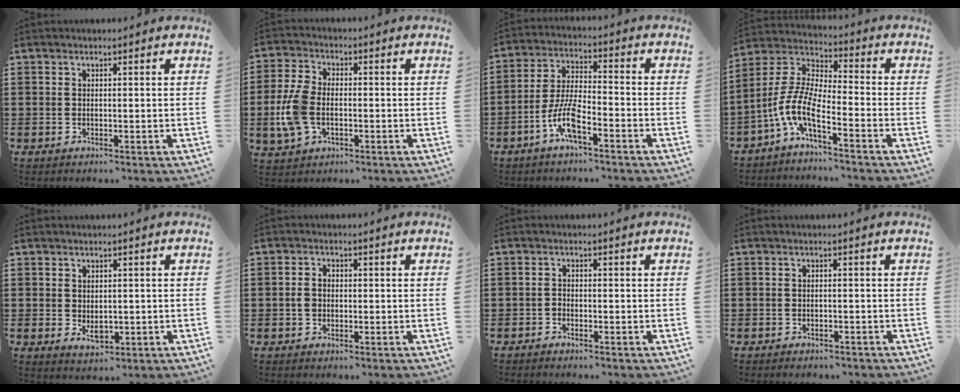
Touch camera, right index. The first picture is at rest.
{"total": 7.2, "force": [-1.4, 4.1, 5.7], "torque": [-0.151, -0.004, -0.035]}
{"total": 7.6, "force": [-4.3, 1.9, 6.0], "torque": [-0.139, -0.005, -0.084]}
{"total": 8.1, "force": [-4.5, 2.1, 6.4], "torque": [-0.178, -0.032, -0.101]}
{"total": 2.5, "force": [-0.3, 1.5, 2.0], "torque": [-0.029, -0.002, -0.005]}
{"total": 1.9, "force": [-0.3, 1.4, 1.3], "torque": [-0.033, 0.002, -0.008]}
{"total": 1.0, "force": [-1.0, 0.1, 0.0], "torque": [-0.004, 0.002, -0.020]}
{"total": 1.0, "force": [-1.0, 0.2, -0.1], "torque": [-0.003, 0.002, -0.022]}